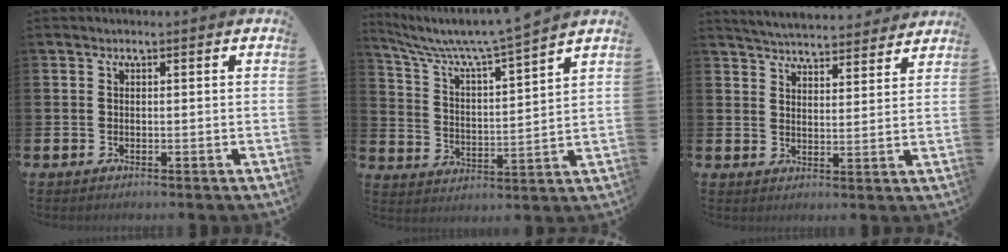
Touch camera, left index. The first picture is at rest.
{"total": 7.2, "force": [6.6, 0.1, 2.9], "torque": [-0.084, -0.047, 0.107]}
{"total": 5.2, "force": [5.1, 0.5, 0.2], "torque": [-0.018, -0.037, 0.090]}